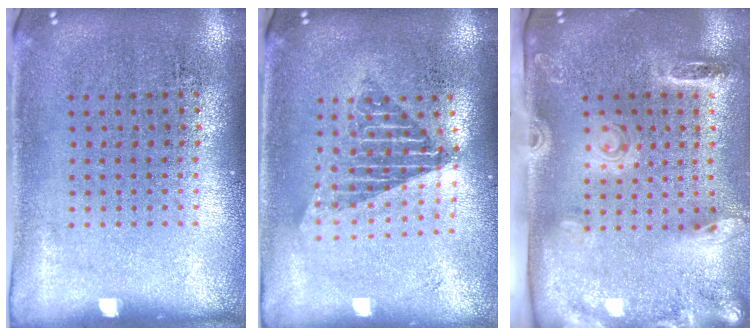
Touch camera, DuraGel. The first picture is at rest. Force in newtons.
{"total": 1.7, "press": 1.4, "slide": 1.1}
{"total": 2.7, "press": 1.9, "slide": 1.9}